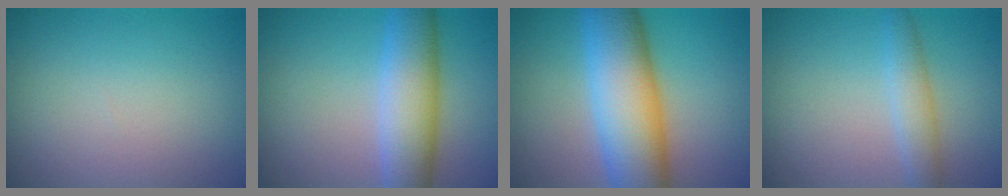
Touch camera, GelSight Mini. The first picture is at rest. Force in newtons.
{"total": 6.6, "press": 6.6, "slide": 0.2}
{"total": 11.2, "press": 11.2, "slide": 0.4}
{"total": 2.5, "press": 2.5, "slide": 0.1}